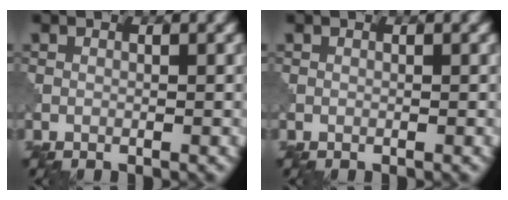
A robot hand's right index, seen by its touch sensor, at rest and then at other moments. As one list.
[{"total": 0.0}]